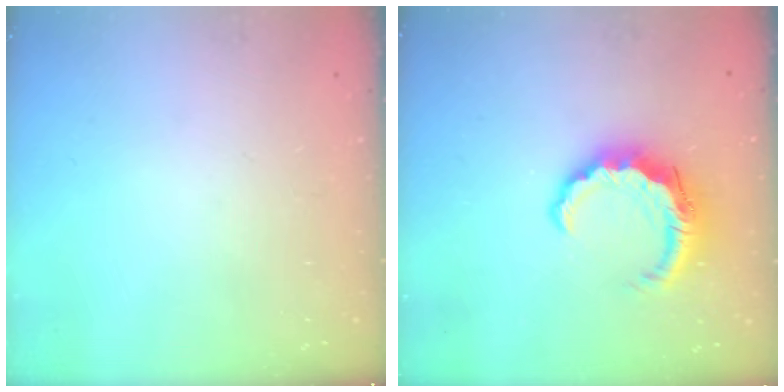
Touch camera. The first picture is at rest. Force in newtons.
{"total": 8.7, "press": 8.6, "slide": 1.4}